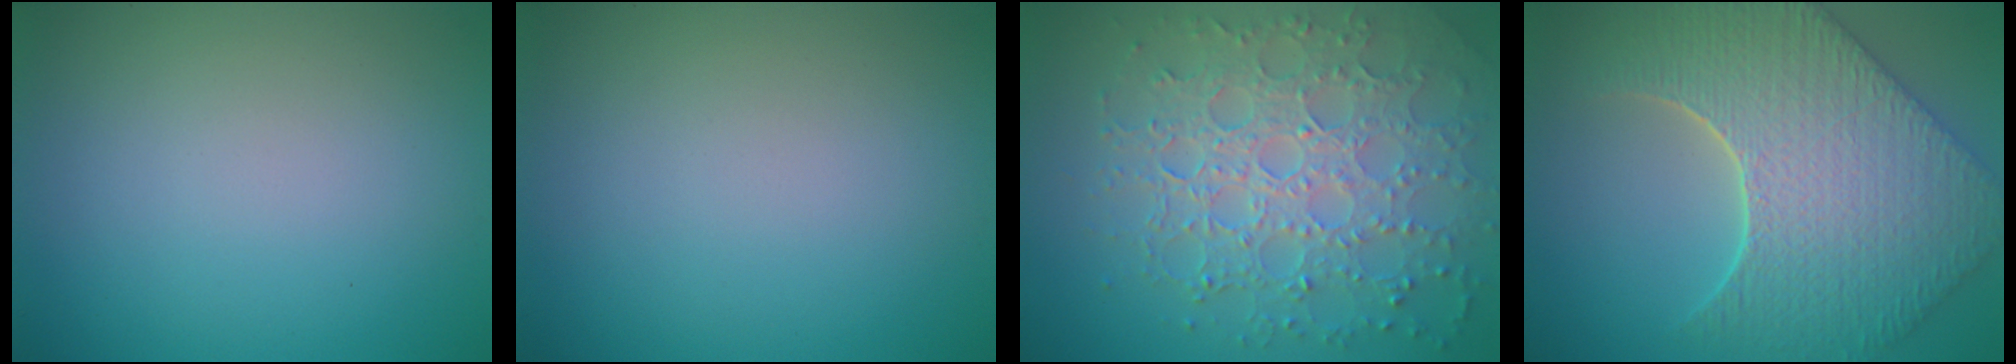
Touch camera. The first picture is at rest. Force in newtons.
{"total": 0.0}
{"total": 7.7, "press": 5.6, "slide": 5.3}
{"total": 9.2, "press": 7.4, "slide": 5.5}